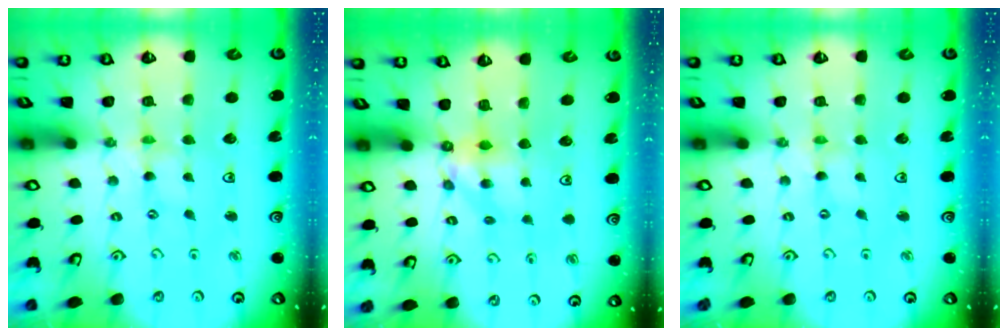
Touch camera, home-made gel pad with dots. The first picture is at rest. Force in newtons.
{"total": 6.7, "press": 6.7, "slide": 0.2}
{"total": 0.0}